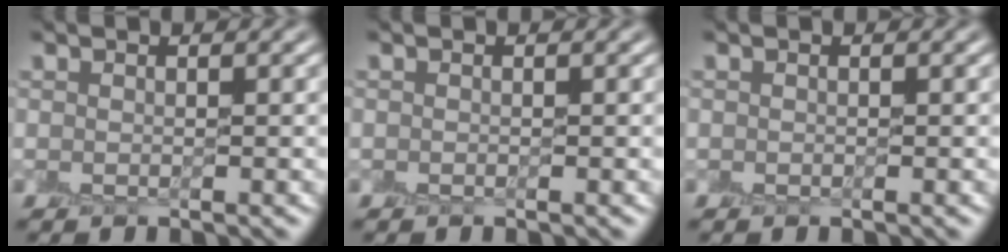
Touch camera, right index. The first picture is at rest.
{"total": 0.0}
{"total": 0.0}